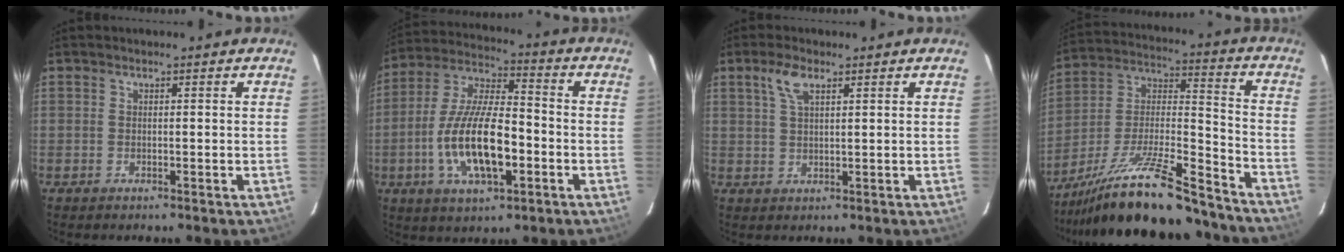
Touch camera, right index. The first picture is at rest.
{"total": 16.4, "force": [-4.6, 5.9, 14.6], "torque": [-0.292, -0.004, -0.081]}
{"total": 4.0, "force": [2.3, 1.5, 2.9], "torque": [-0.058, 0.007, 0.046]}
{"total": 25.0, "force": [-20.3, 5.0, 13.8], "torque": [-0.248, -0.017, -0.316]}